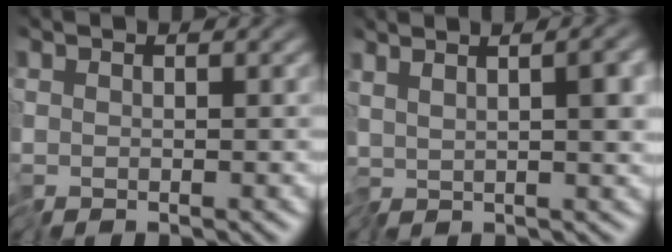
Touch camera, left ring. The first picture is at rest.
{"total": 5.2, "force": [0.9, 1.5, 4.9], "torque": [-0.080, 0.008, 0.015]}